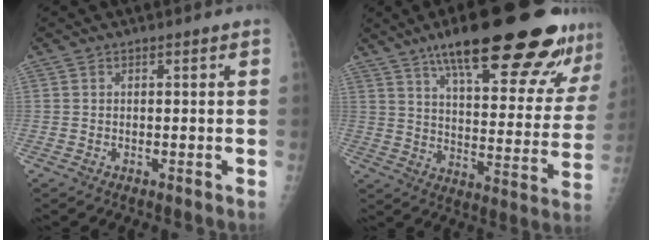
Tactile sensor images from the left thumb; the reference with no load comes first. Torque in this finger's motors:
{"motor_torque": [1.07, -0.32, 1.90, -0.87, 0.33]}